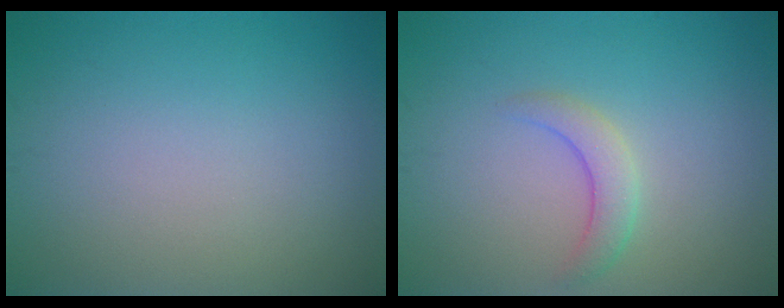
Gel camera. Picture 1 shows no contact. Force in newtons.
{"total": 2.2, "press": 2.2, "slide": 0.2}